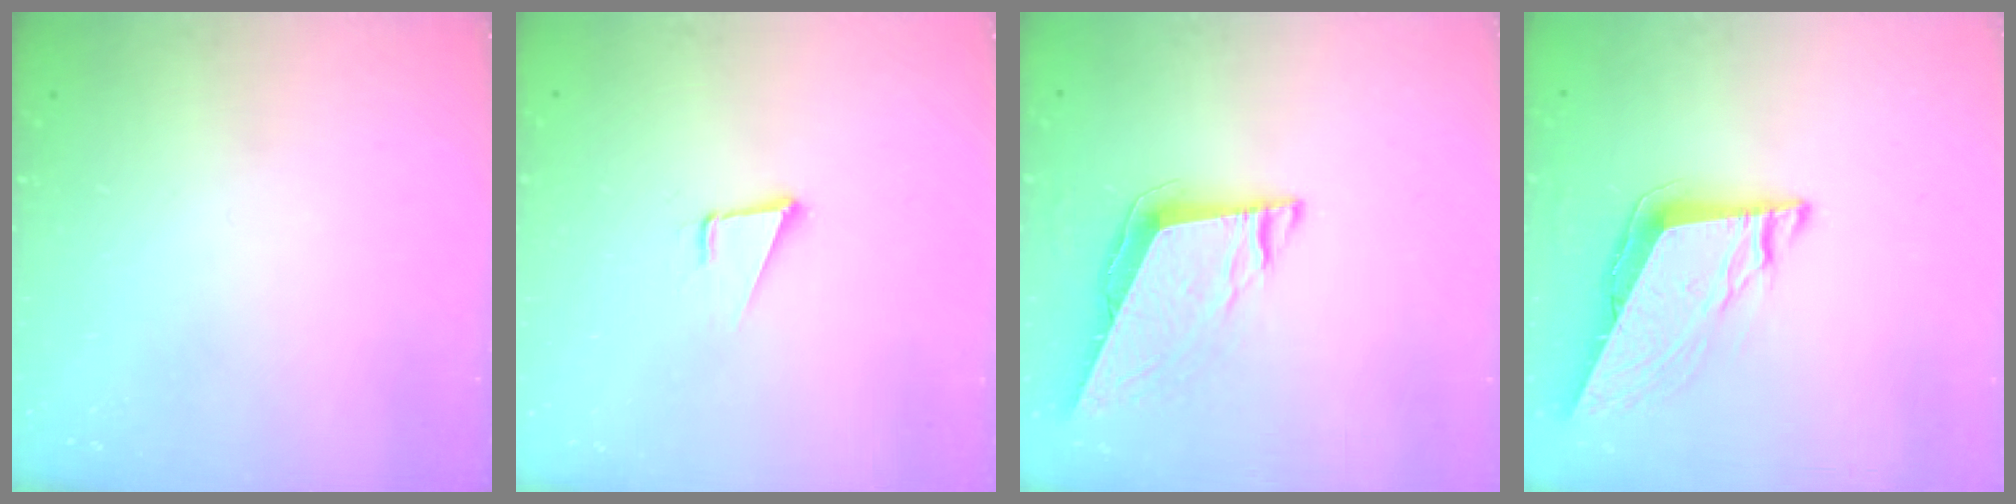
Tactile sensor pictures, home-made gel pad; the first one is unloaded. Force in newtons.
{"total": 3.4, "press": 2.6, "slide": 2.2}
{"total": 9.2, "press": 8.9, "slide": 2.2}
{"total": 8.9, "press": 8.8, "slide": 1.4}